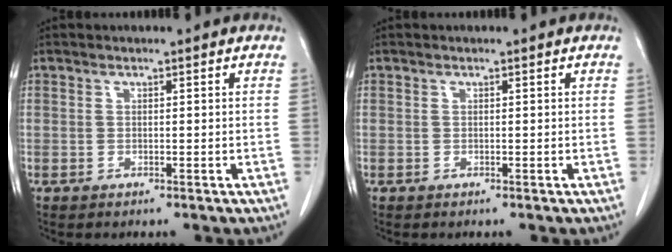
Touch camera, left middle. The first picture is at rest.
{"total": 0.0}